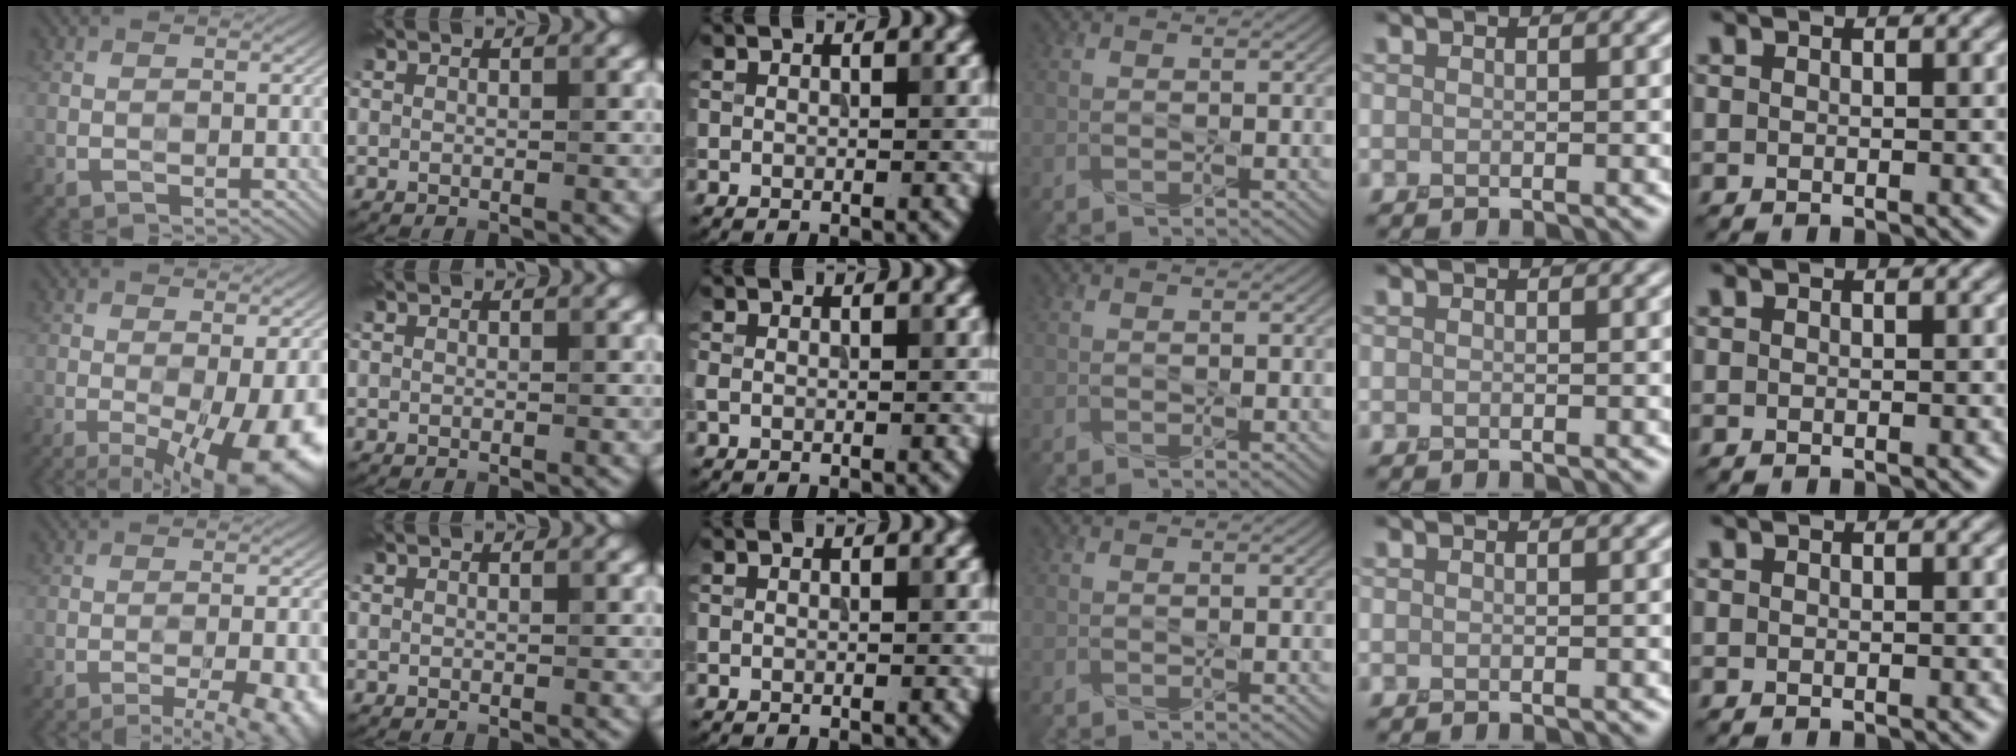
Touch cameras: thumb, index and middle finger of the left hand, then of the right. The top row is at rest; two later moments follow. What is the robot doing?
{"motion": "press", "object": "syringe"}